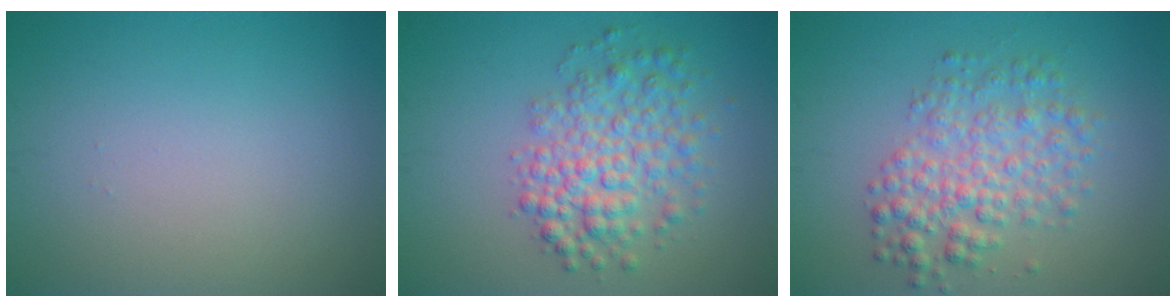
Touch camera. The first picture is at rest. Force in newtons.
{"total": 5.1, "press": 5.1, "slide": 0.2}
{"total": 4.6, "press": 4.6, "slide": 0.1}